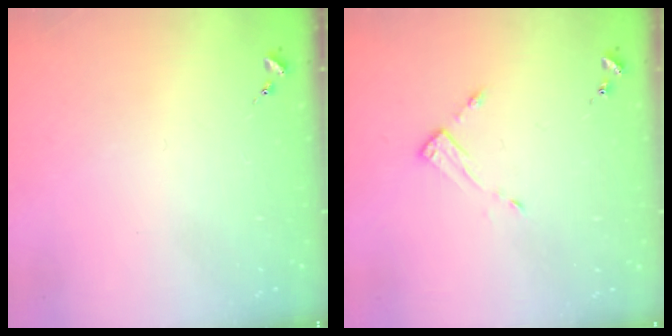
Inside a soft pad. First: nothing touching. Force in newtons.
{"total": 3.1, "press": 3.1, "slide": 0.2}